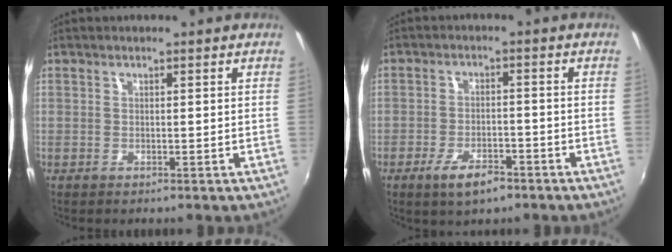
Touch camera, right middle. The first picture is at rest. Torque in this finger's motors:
{"motor_torque": [0.83, -0.54, 0.05, 0.04]}